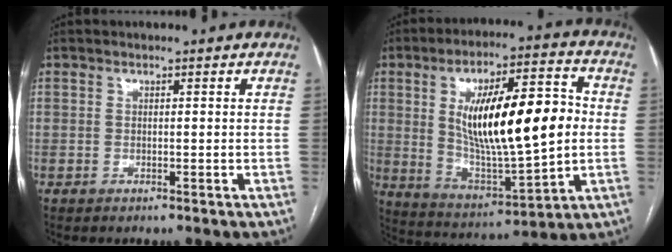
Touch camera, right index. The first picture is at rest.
{"total": 20.7, "force": [1.9, 5.2, 19.9], "torque": [-0.345, 0.012, 0.041]}